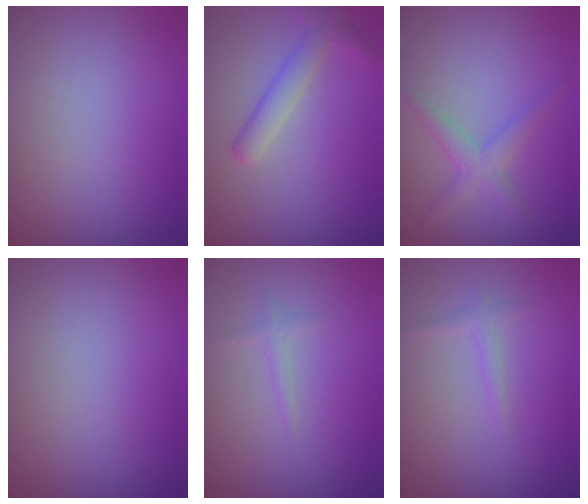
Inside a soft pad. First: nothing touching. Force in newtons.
{"total": 2.6, "press": 2.5, "slide": 0.1}
{"total": 2.3, "press": 2.3, "slide": 0.1}
{"total": 0.0}
{"total": 0.8, "press": 0.8, "slide": 0.0}
{"total": 0.6, "press": 0.6, "slide": 0.1}